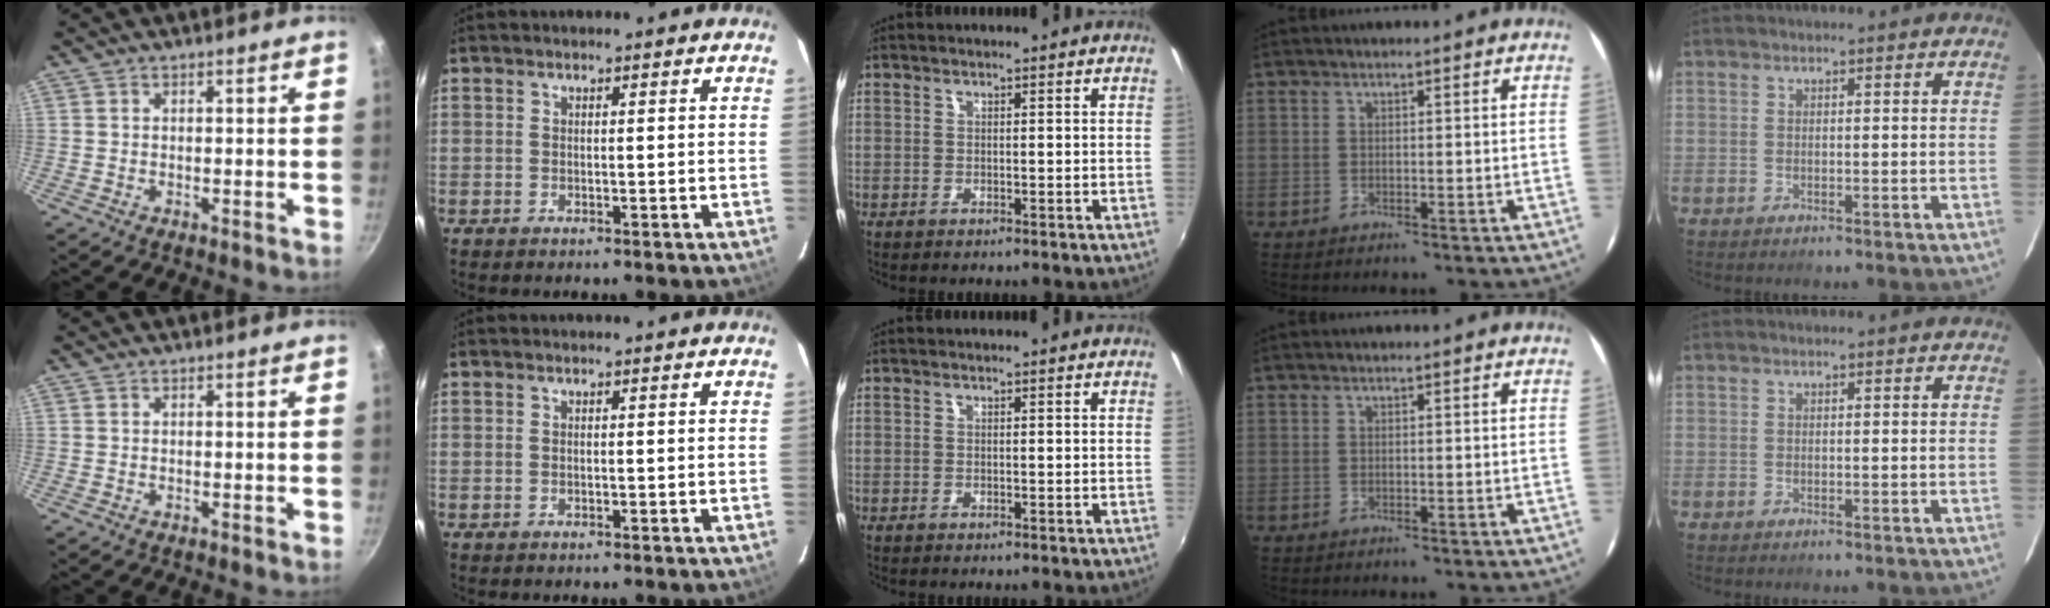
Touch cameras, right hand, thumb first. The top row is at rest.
{}